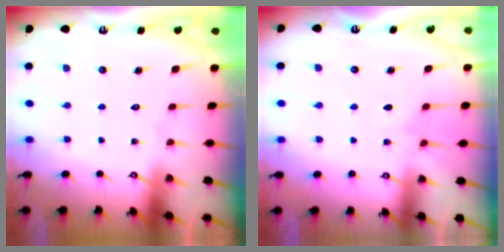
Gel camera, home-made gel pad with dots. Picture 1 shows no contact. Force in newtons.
{"total": 2.3, "press": 2.3, "slide": 0.4}